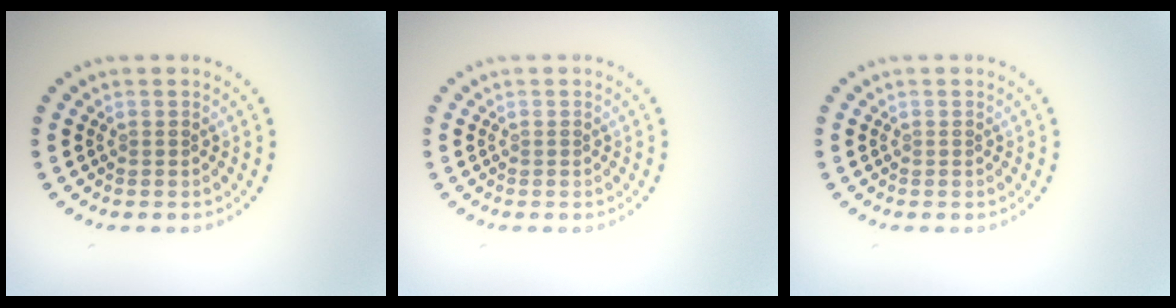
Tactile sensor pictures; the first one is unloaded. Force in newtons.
{"total": 0.0}
{"total": 0.0}